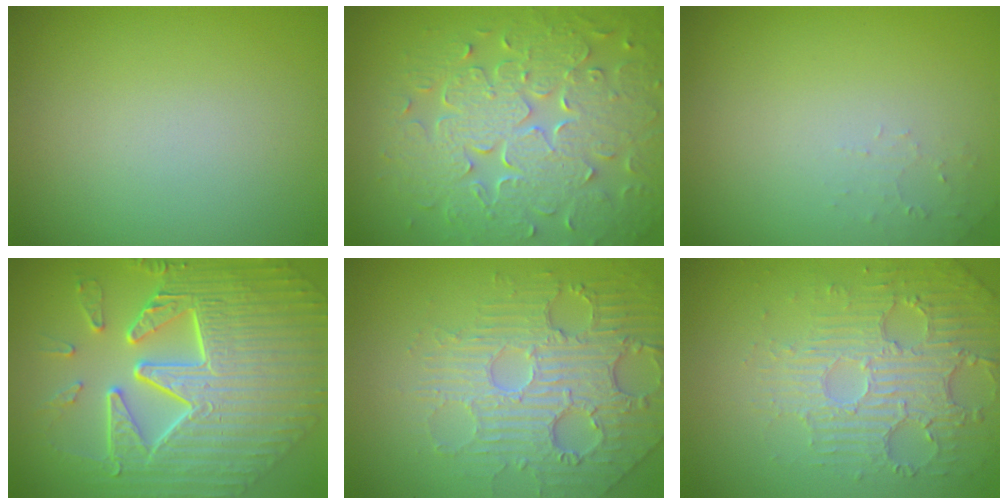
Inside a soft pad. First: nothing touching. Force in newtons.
{"total": 8.2, "press": 5.9, "slide": 5.6}
{"total": 0.9, "press": 0.9, "slide": 0.2}
{"total": 11.0, "press": 7.6, "slide": 7.9}
{"total": 5.1, "press": 4.3, "slide": 2.7}
{"total": 4.7, "press": 3.7, "slide": 2.8}